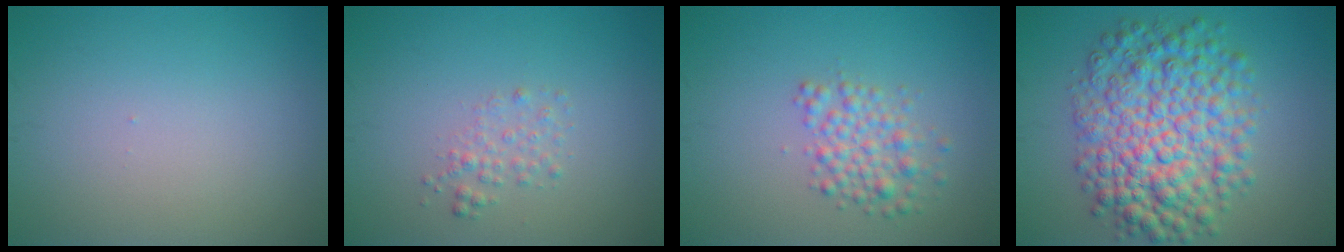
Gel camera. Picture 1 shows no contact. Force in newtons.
{"total": 1.4, "press": 1.4, "slide": 0.1}
{"total": 2.9, "press": 2.9, "slide": 0.1}
{"total": 9.3, "press": 9.3, "slide": 0.2}